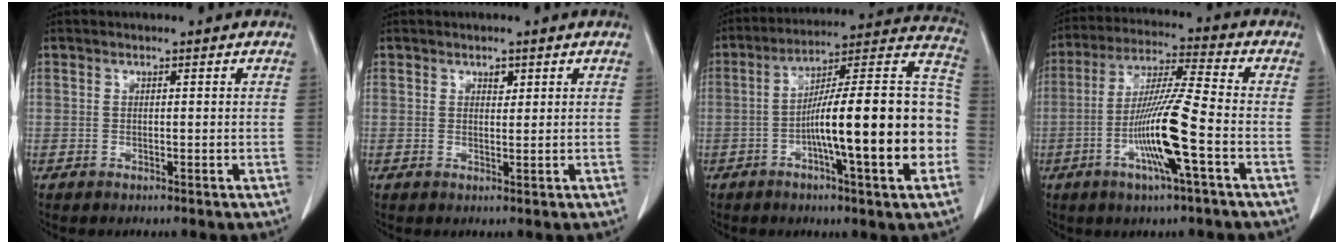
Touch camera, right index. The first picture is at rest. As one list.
[{"total": 1.4, "force": [0.9, 0.7, 0.8], "torque": [-0.009, -0.005, 0.013]}, {"total": 22.1, "force": [-4.5, 1.9, 21.5], "torque": [-0.273, 0.023, -0.069]}, {"total": 12.3, "force": [-3.9, -0.4, 11.7], "torque": [-0.229, -0.007, -0.079]}]